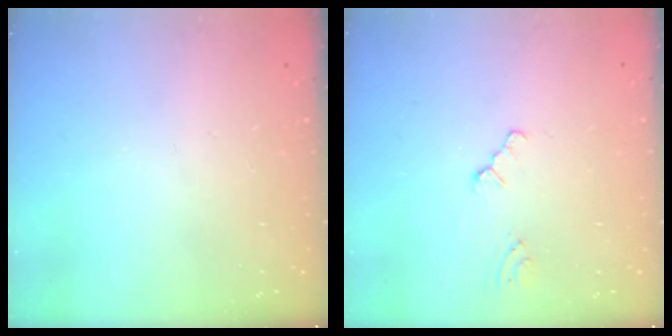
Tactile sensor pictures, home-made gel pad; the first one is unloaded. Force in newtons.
{"total": 0.0}